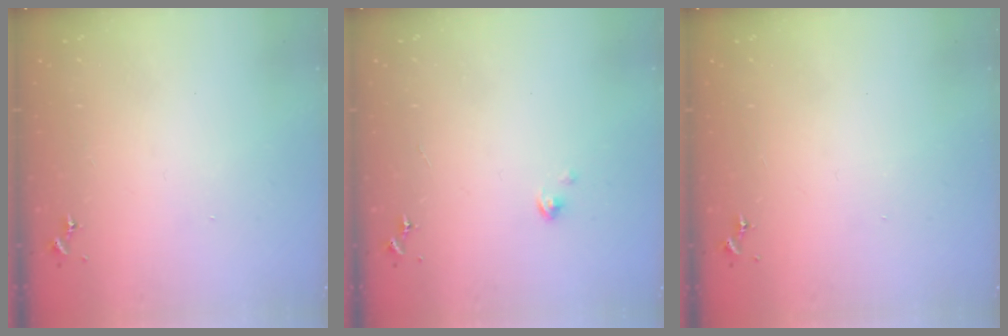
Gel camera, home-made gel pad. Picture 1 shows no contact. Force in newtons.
{"total": 2.5, "press": 2.4, "slide": 0.2}
{"total": 0.0}